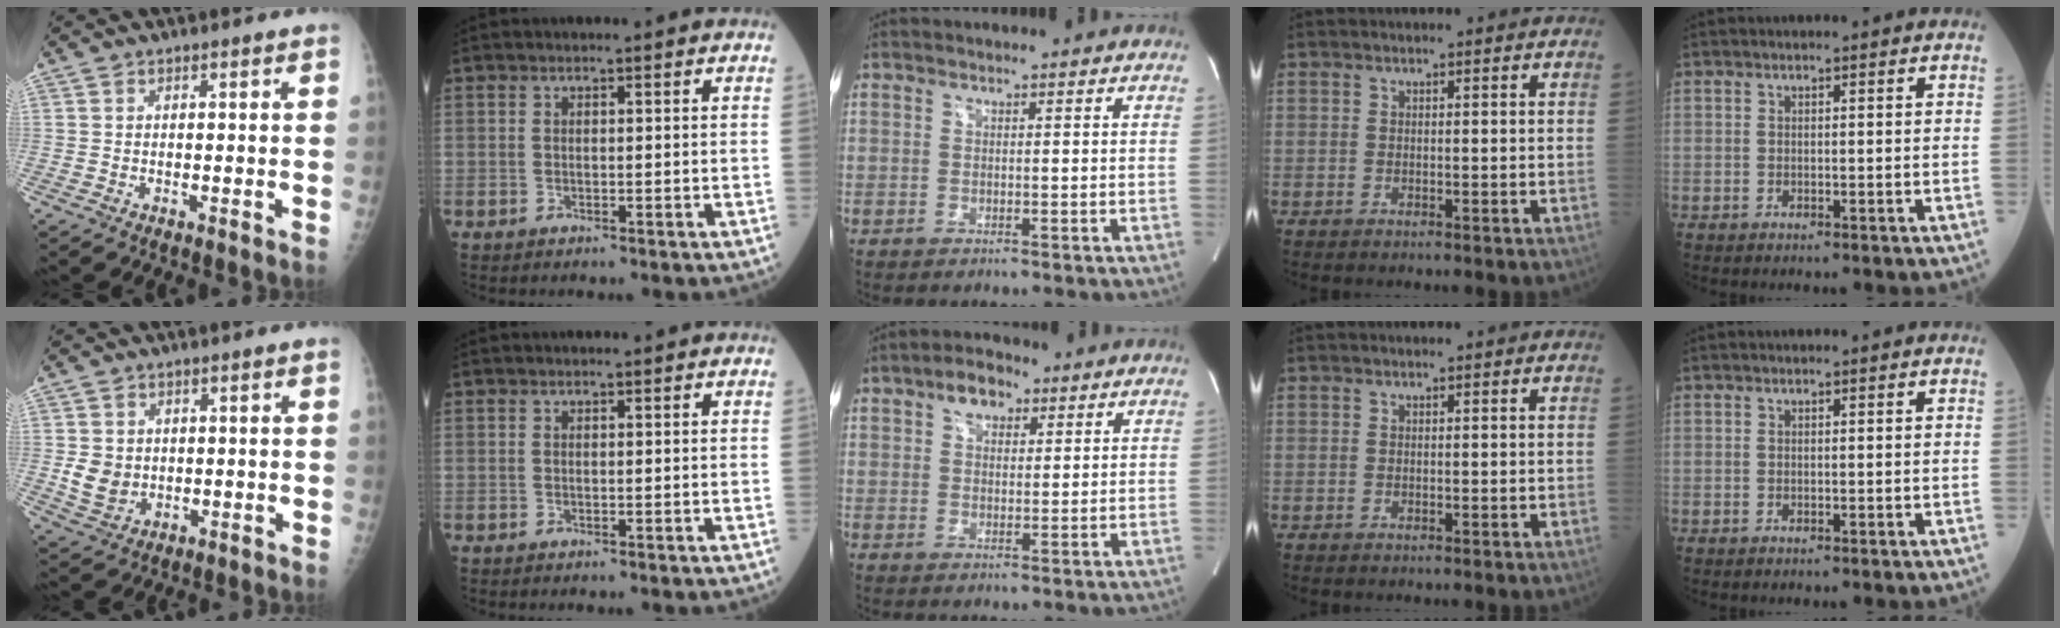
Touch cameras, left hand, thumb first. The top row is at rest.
{"thumb": {"total": 5.3, "force": [0.2, 4.5, 2.8], "torque": [-0.030, -0.005, 0.016]}, "middle": {"total": 4.9, "force": [2.7, 2.9, 3.0], "torque": [-0.051, 0.019, 0.045]}}